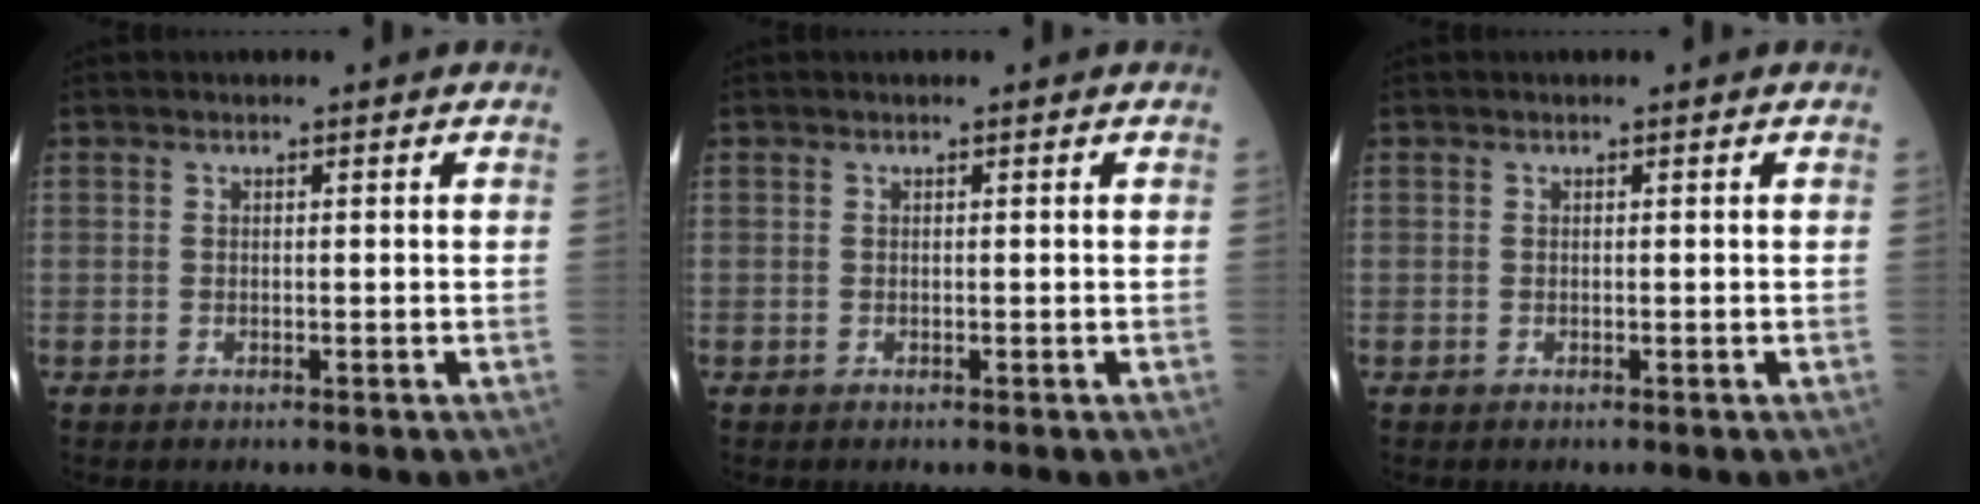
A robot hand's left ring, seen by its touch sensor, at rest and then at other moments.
{"total": 0.0}
{"total": 0.0}